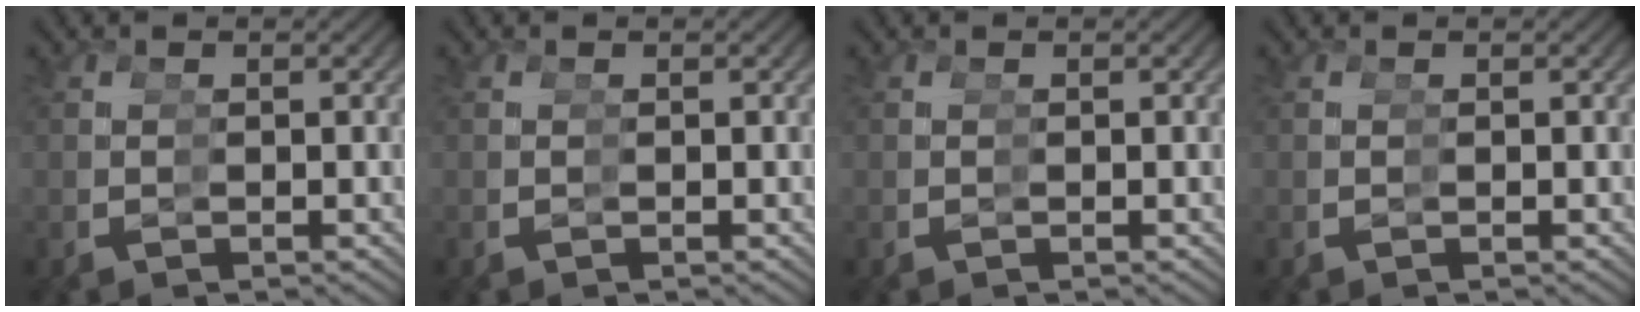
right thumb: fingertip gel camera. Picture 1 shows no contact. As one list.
[{"total": 0.0}, {"total": 0.0}, {"total": 0.0}]